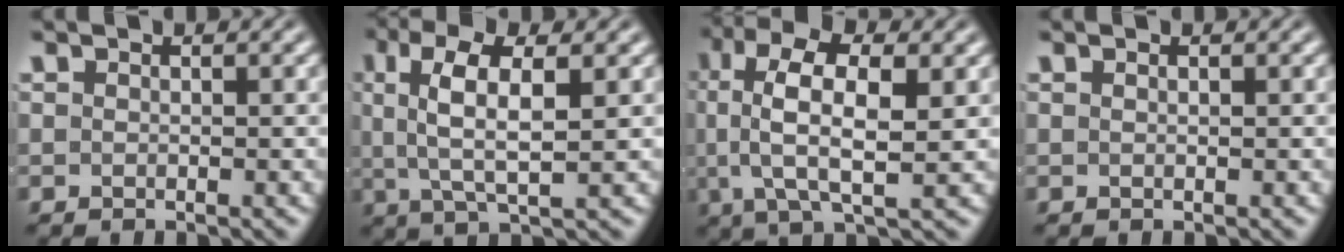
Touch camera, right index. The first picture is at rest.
{"total": 5.0, "force": [1.1, 1.3, 4.7], "torque": [-0.090, 0.000, 0.025]}
{"total": 7.5, "force": [1.5, 3.3, 6.6], "torque": [-0.132, -0.007, 0.022]}
{"total": 0.6, "force": [0.2, -0.5, 0.2], "torque": [0.000, -0.002, 0.005]}